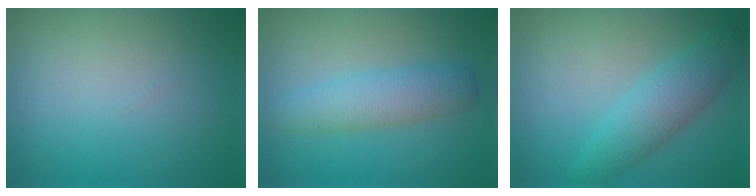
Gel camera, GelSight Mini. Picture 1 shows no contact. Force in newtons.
{"total": 3.7, "press": 3.7, "slide": 0.0}
{"total": 4.2, "press": 4.2, "slide": 0.1}